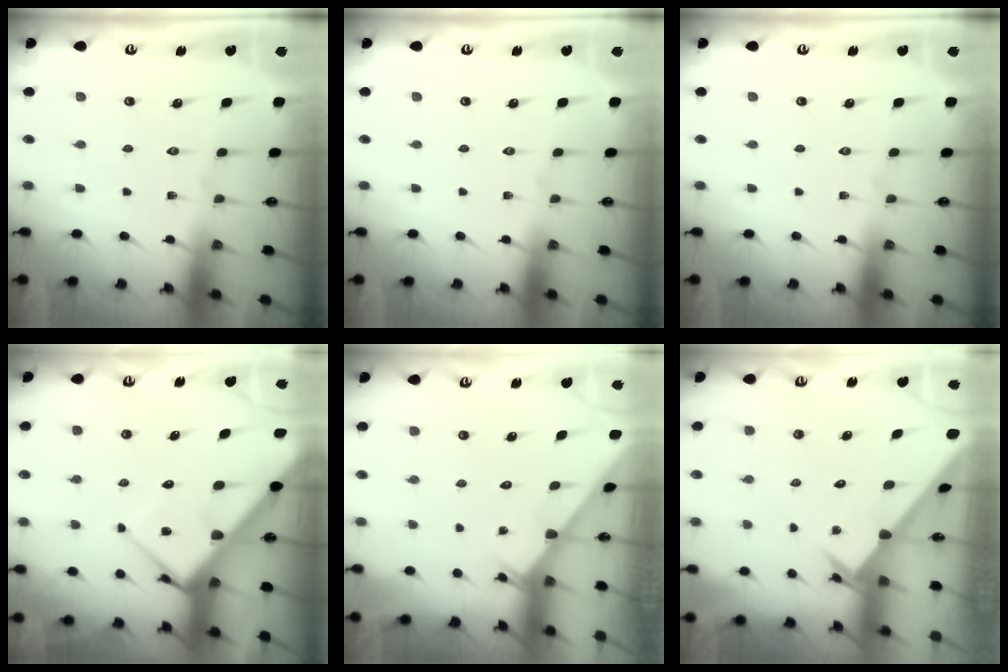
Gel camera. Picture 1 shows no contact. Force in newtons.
{"total": 0.0}
{"total": 0.0}
{"total": 7.3, "press": 7.3, "slide": 0.7}
{"total": 2.4, "press": 2.4, "slide": 0.2}
{"total": 2.5, "press": 2.5, "slide": 0.2}